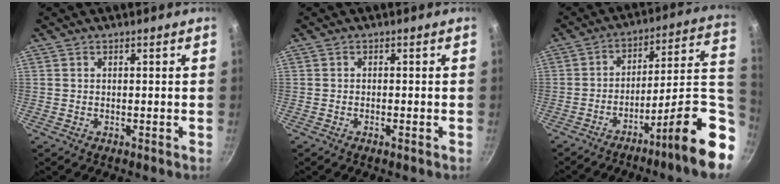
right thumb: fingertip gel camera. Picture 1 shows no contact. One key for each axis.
{"total": 0.6, "fx": -0.4, "fy": 0.0, "fz": 0.4, "tx": -0.013, "ty": 0.002, "tz": -0.009}
{"total": 18.4, "fx": -6.1, "fy": 3.5, "fz": 17.0, "tx": -0.214, "ty": 0.033, "tz": -0.097}